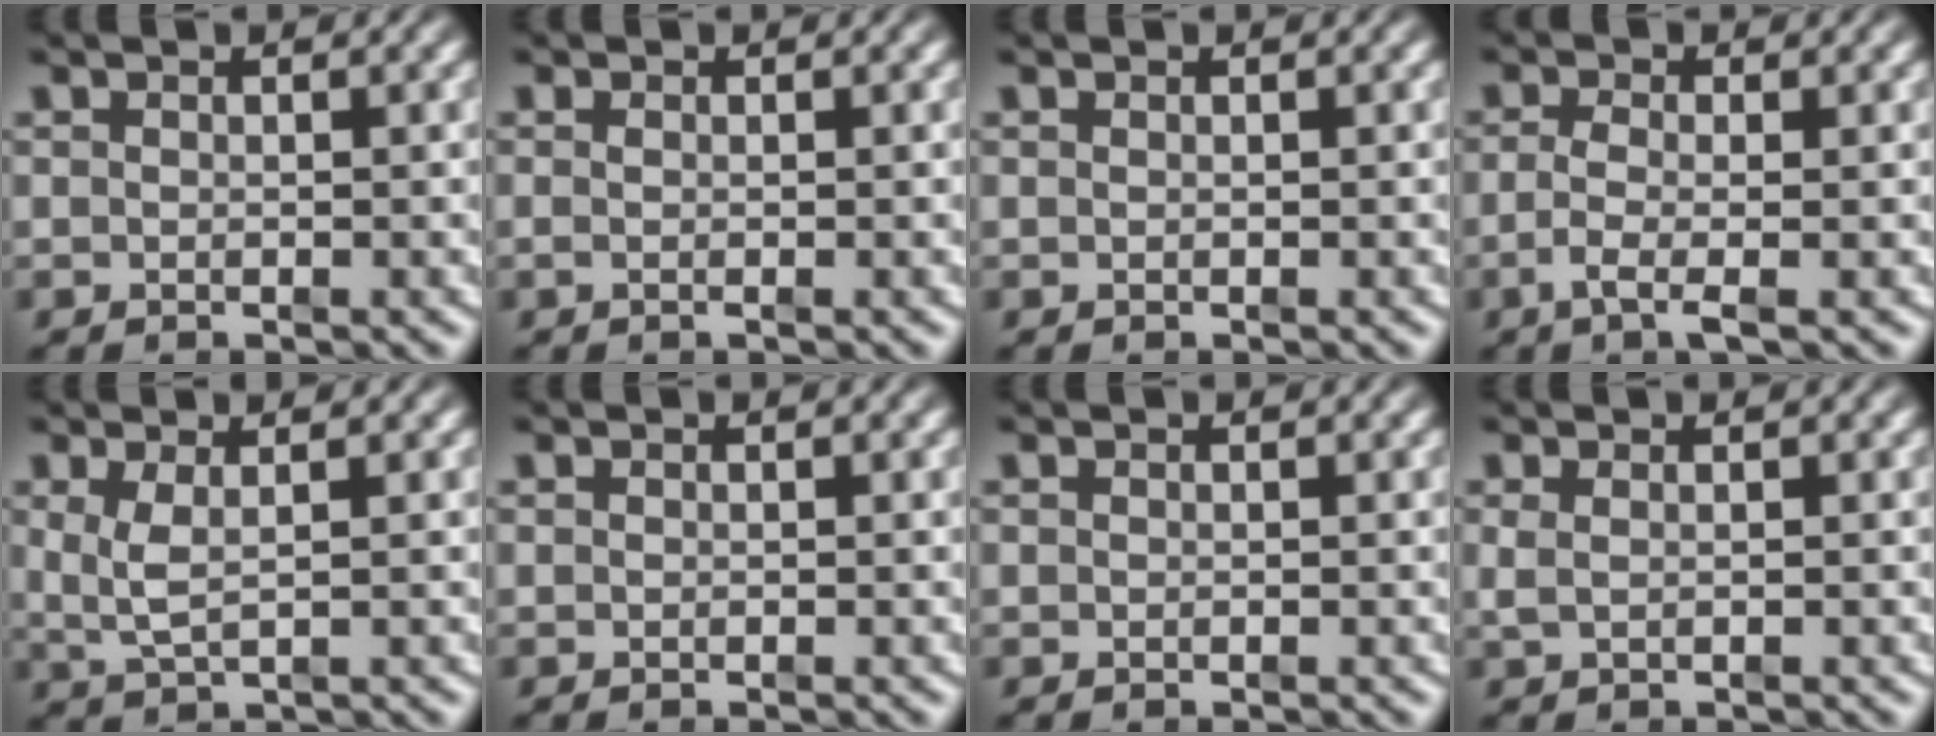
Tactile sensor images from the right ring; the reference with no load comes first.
{"total": 0.6, "force": [-0.2, -0.1, 0.6], "torque": [-0.010, -0.004, -0.002]}
{"total": 0.0}
{"total": 2.8, "force": [-1.3, 0.4, 2.5], "torque": [-0.063, -0.020, -0.018]}
{"total": 1.9, "force": [0.4, 0.5, 1.8], "torque": [-0.049, -0.013, 0.020]}
{"total": 0.0}
{"total": 0.0}
{"total": 0.9, "force": [0.3, 0.2, 0.8], "torque": [-0.024, -0.007, 0.012]}